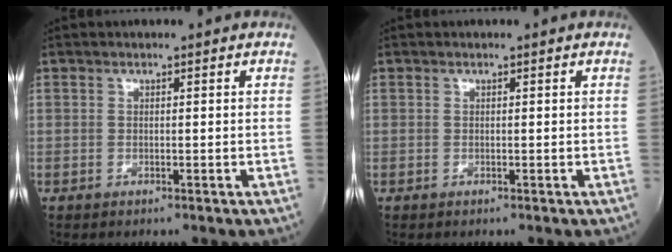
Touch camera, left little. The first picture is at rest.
{"total": 0.0}